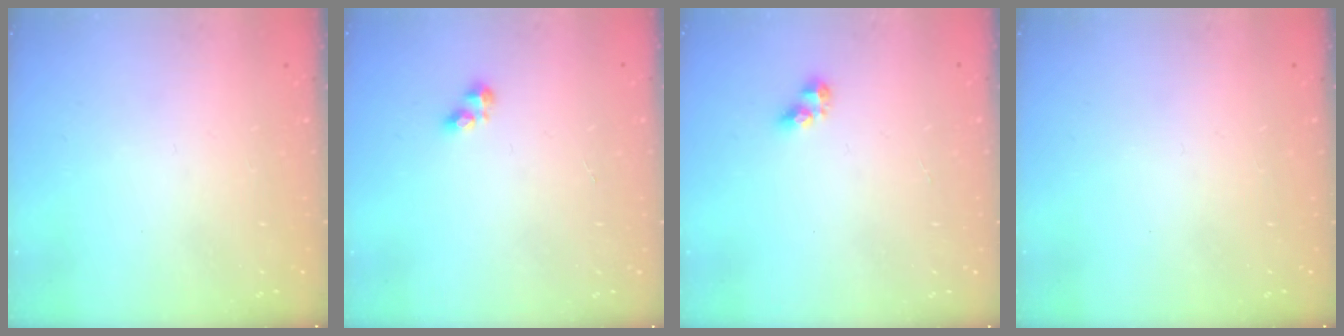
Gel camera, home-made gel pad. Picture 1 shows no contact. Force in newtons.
{"total": 2.7, "press": 2.6, "slide": 0.5}
{"total": 5.0, "press": 5.0, "slide": 0.5}
{"total": 0.0}